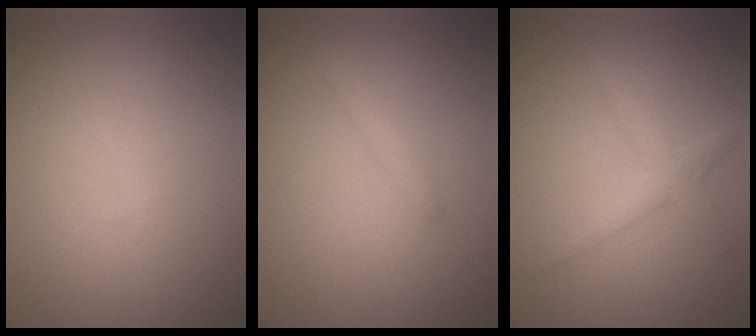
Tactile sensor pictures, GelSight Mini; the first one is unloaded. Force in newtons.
{"total": 1.1, "press": 1.1, "slide": 0.0}
{"total": 2.3, "press": 2.3, "slide": 0.1}